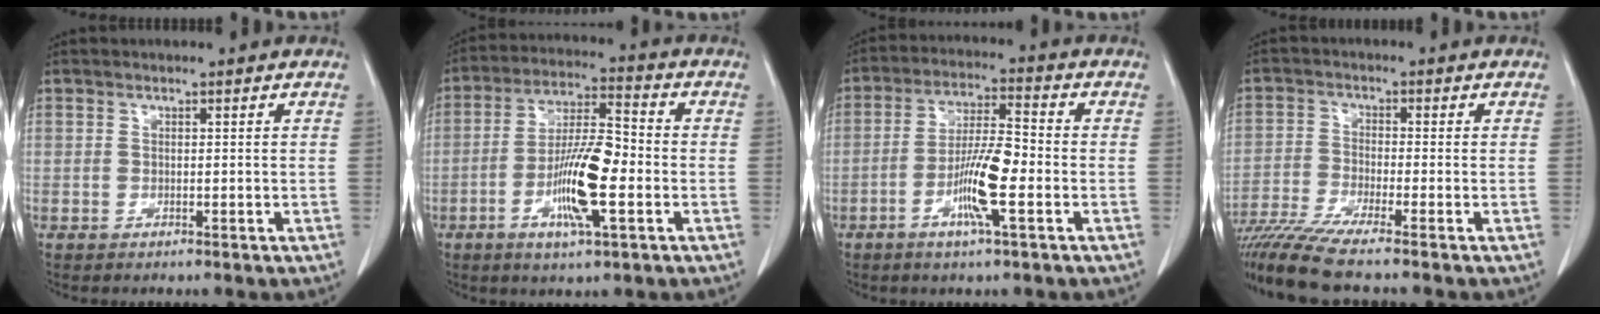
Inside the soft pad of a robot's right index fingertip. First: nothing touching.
{"total": 11.8, "force": [-3.3, 2.1, 11.1], "torque": [-0.207, 0.001, -0.059]}
{"total": 9.1, "force": [-2.9, 0.8, 8.6], "torque": [-0.161, 0.000, -0.057]}
{"total": 9.2, "force": [-7.8, -1.2, 4.8], "torque": [-0.085, -0.026, -0.139]}